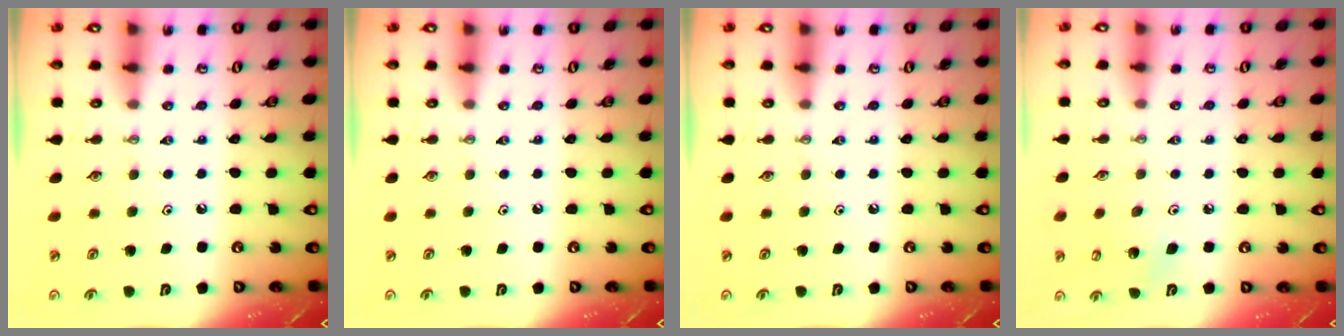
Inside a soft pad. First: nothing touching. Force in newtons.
{"total": 0.0}
{"total": 0.0}
{"total": 6.0, "press": 5.7, "slide": 1.7}